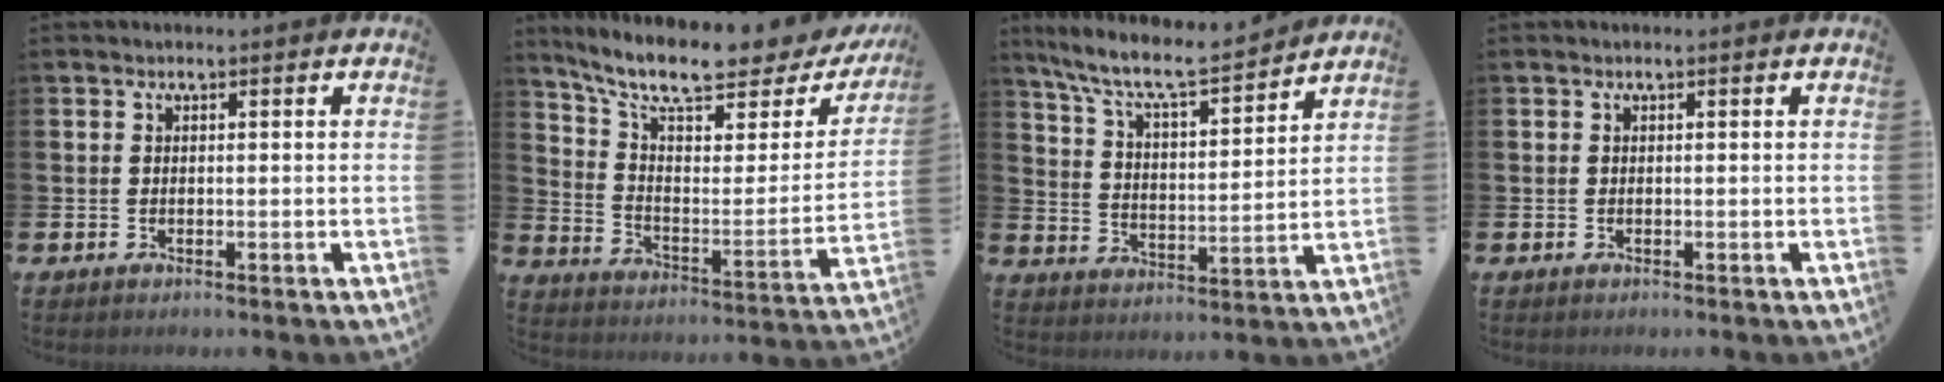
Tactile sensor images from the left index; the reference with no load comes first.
{"total": 10.2, "force": [8.3, 2.6, 5.4], "torque": [-0.125, -0.060, 0.138]}
{"total": 9.0, "force": [8.1, 1.3, 3.7], "torque": [-0.106, -0.052, 0.140]}
{"total": 0.0}